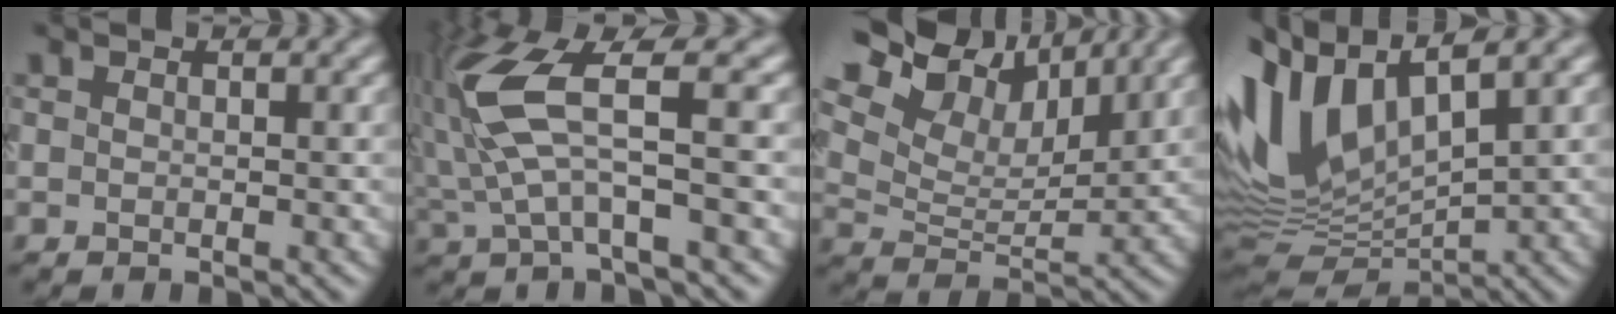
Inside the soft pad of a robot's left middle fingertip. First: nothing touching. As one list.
[{"total": 6.9, "force": [1.1, 2.1, 6.4], "torque": [-0.153, 0.011, 0.020]}, {"total": 12.1, "force": [7.7, 7.0, 6.1], "torque": [-0.126, 0.039, 0.130]}, {"total": 10.9, "force": [3.8, 5.7, 8.5], "torque": [-0.200, 0.014, 0.071]}]